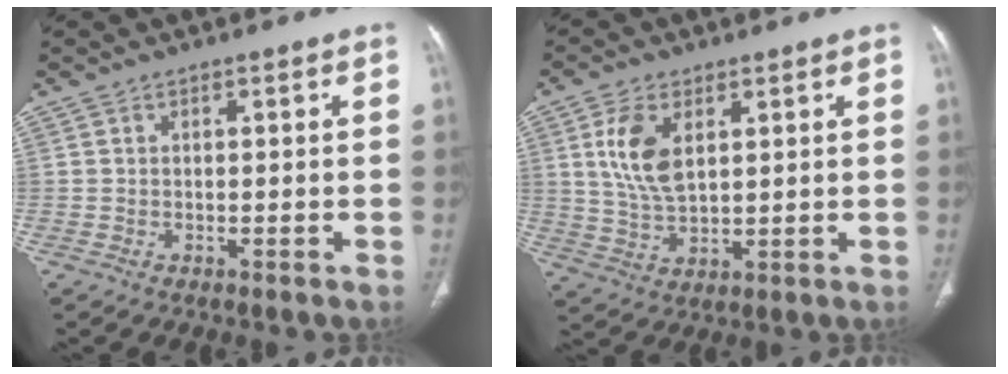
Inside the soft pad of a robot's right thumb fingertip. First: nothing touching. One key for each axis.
{"total": 9.1, "fx": 3.0, "fy": 4.9, "fz": 7.1, "tx": -0.140, "ty": -0.011, "tz": 0.064}